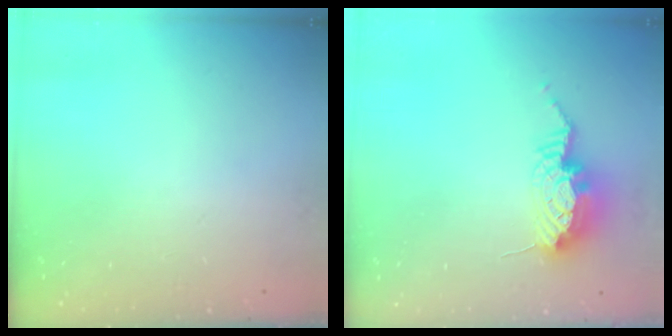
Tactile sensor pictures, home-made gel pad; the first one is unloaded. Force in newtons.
{"total": 10.6, "press": 10.5, "slide": 0.9}